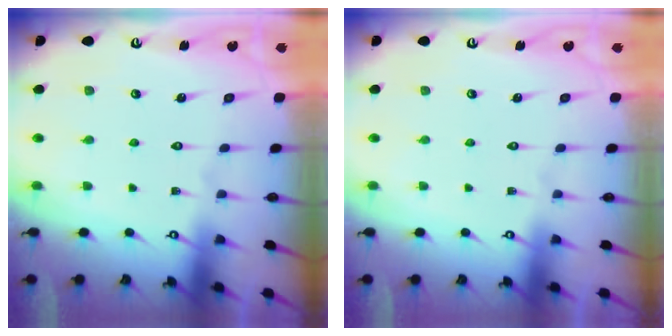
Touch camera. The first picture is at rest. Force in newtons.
{"total": 0.0}